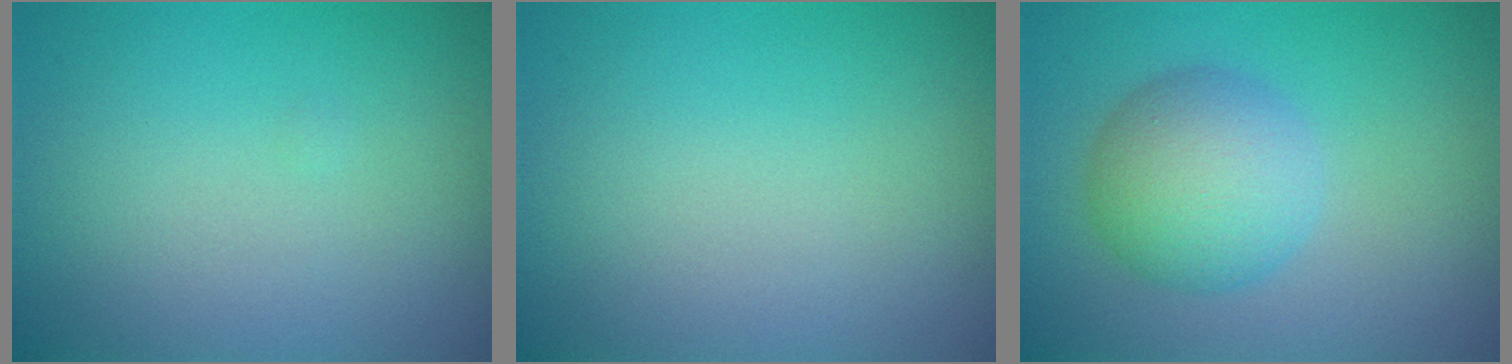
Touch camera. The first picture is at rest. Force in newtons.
{"total": 0.0}
{"total": 5.1, "press": 5.1, "slide": 0.2}